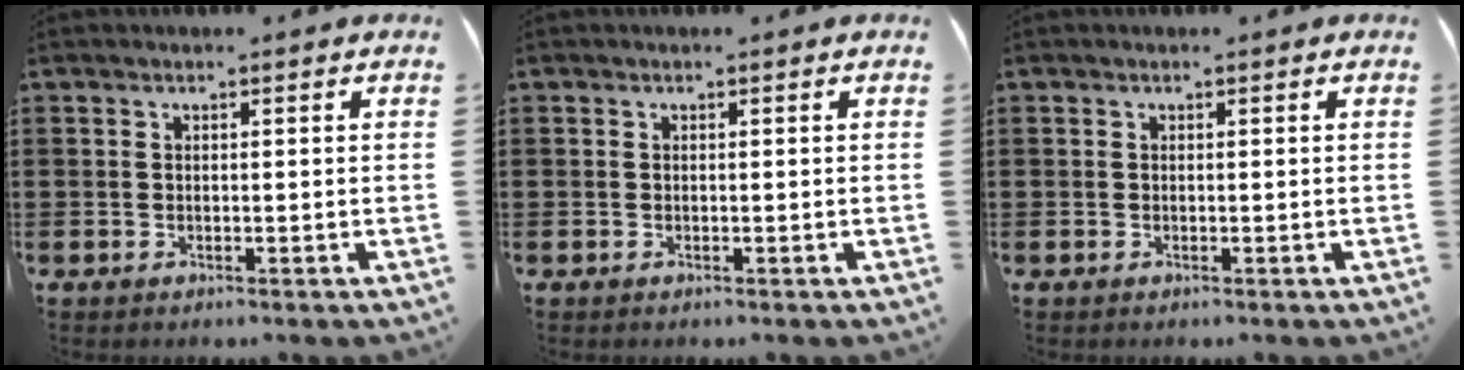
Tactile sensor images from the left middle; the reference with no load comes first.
{"total": 0.0}
{"total": 0.0}